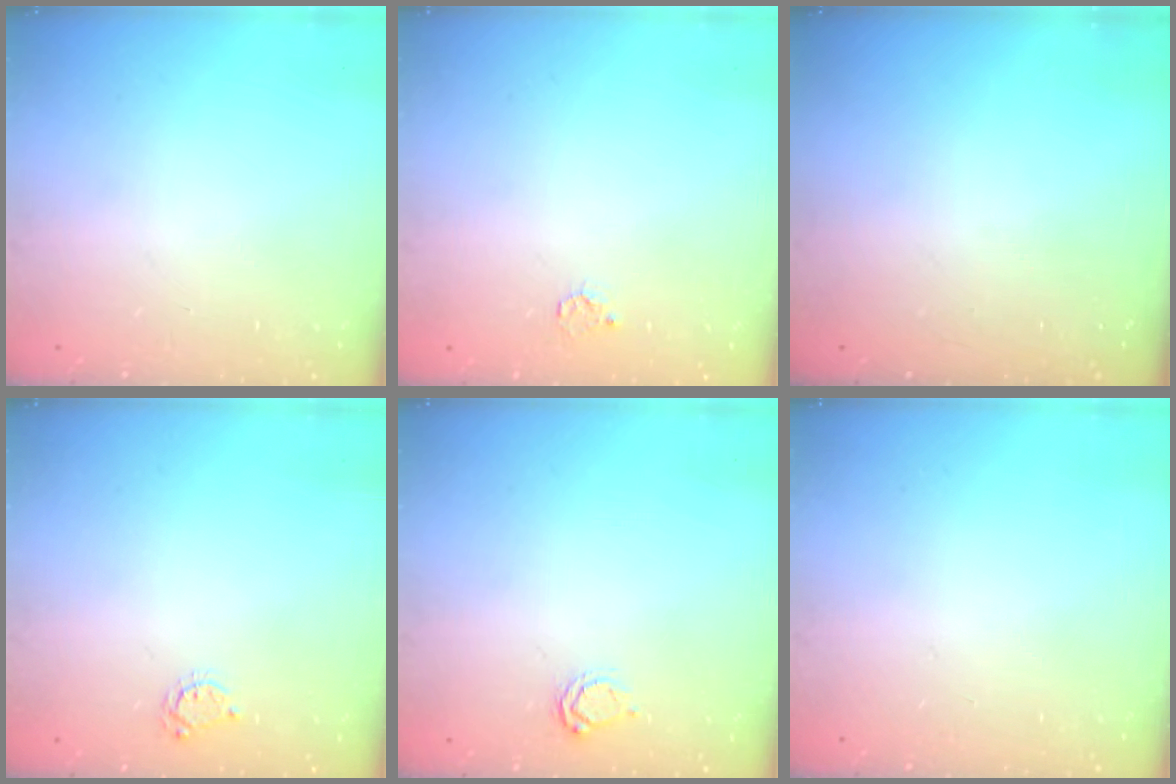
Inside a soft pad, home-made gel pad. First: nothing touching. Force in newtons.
{"total": 3.3, "press": 3.3, "slide": 0.3}
{"total": 0.0}
{"total": 4.0, "press": 4.0, "slide": 0.4}
{"total": 2.3, "press": 2.3, "slide": 0.2}
{"total": 0.0}